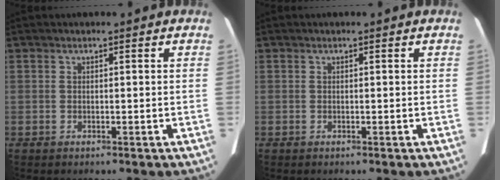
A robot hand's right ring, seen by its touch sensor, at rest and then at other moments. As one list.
[{"total": 0.0}]